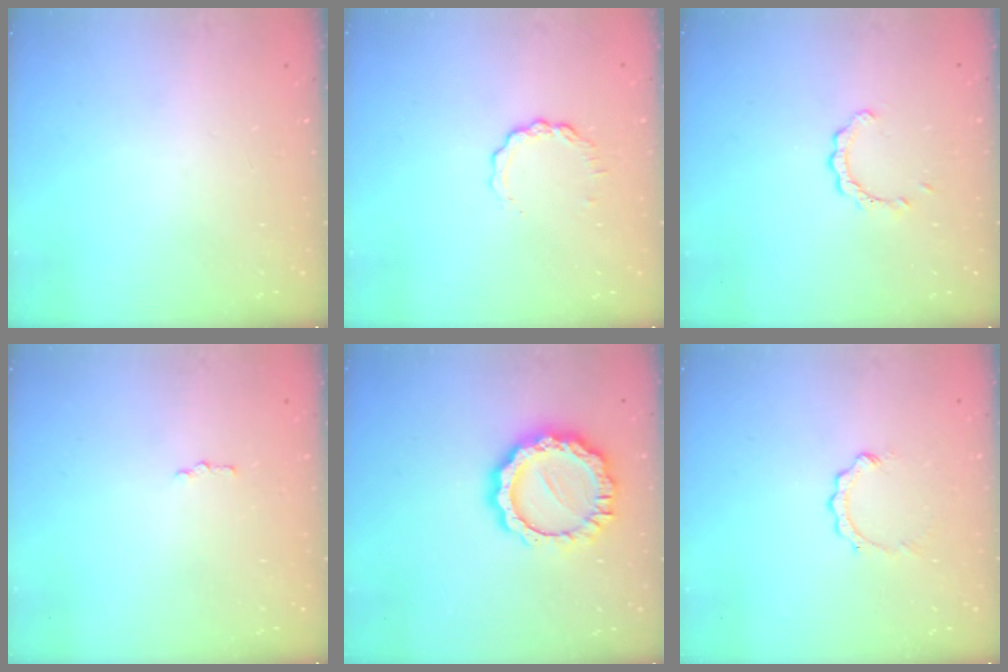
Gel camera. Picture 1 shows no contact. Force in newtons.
{"total": 3.8, "press": 3.7, "slide": 0.3}
{"total": 2.2, "press": 2.2, "slide": 0.2}
{"total": 1.5, "press": 1.4, "slide": 0.3}
{"total": 13.5, "press": 13.5, "slide": 1.0}
{"total": 2.6, "press": 2.6, "slide": 0.3}